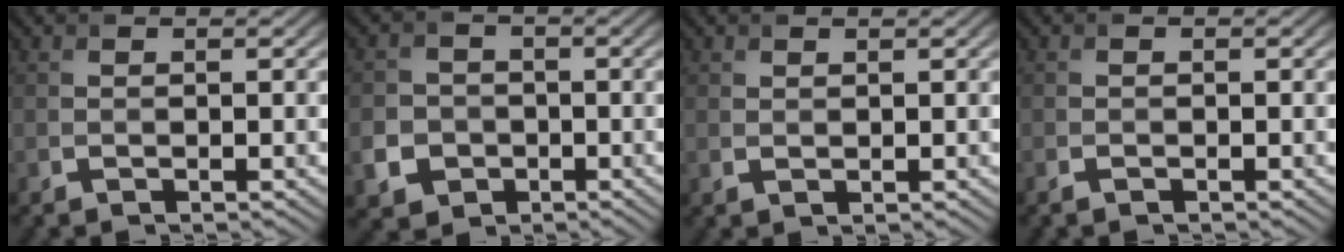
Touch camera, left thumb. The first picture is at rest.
{"total": 5.4, "force": [-1.9, 4.8, 1.4], "torque": [-0.036, -0.013, -0.050]}
{"total": 0.7, "force": [0.6, 0.3, 0.2], "torque": [-0.008, -0.003, 0.013]}
{"total": 0.9, "force": [-0.6, 0.4, 0.4], "torque": [-0.010, -0.002, -0.012]}